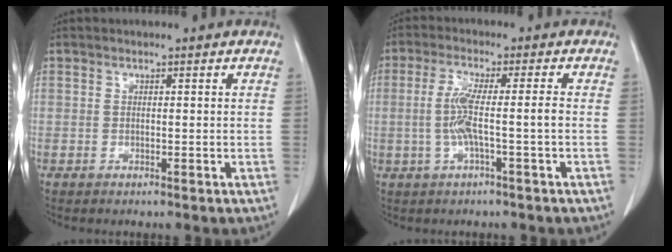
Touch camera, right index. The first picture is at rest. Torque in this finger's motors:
{"motor_torque": [0.68, -0.30, 0.19, 0.14]}